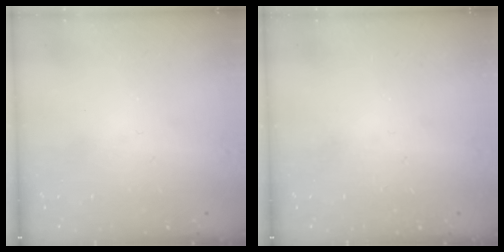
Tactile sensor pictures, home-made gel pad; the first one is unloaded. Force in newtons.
{"total": 0.0}